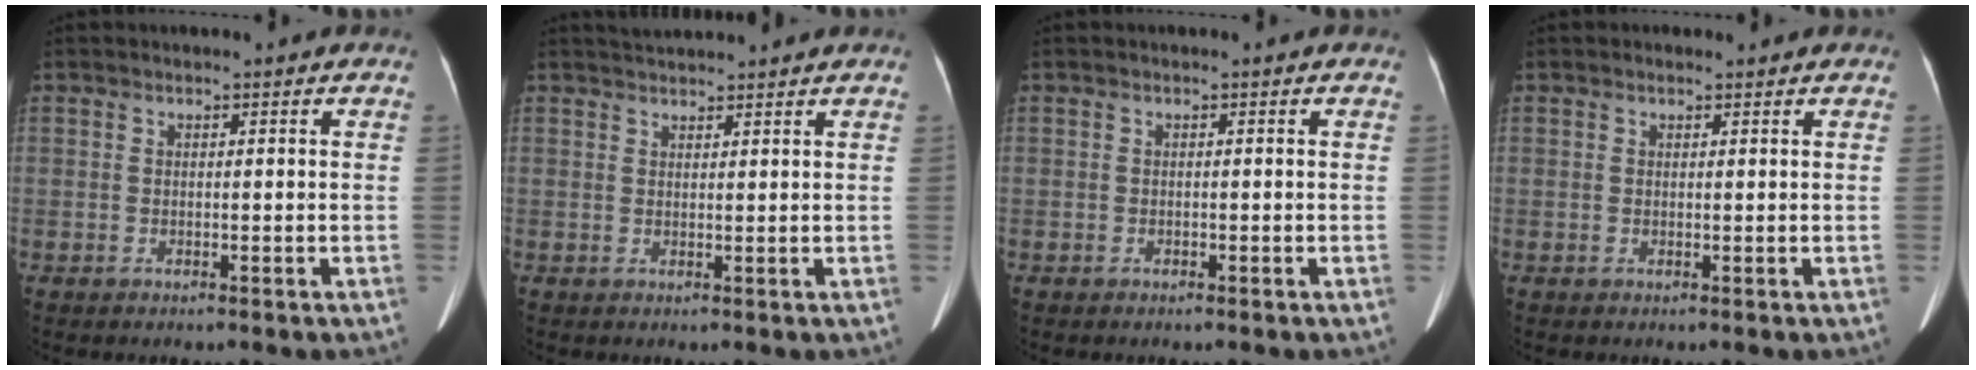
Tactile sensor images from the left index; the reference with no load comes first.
{"total": 4.0, "force": [3.9, -0.3, 1.0], "torque": [-0.014, 0.031, 0.062]}
{"total": 0.0}
{"total": 0.6, "force": [0.6, 0.2, 0.2], "torque": [-0.014, 0.003, 0.009]}